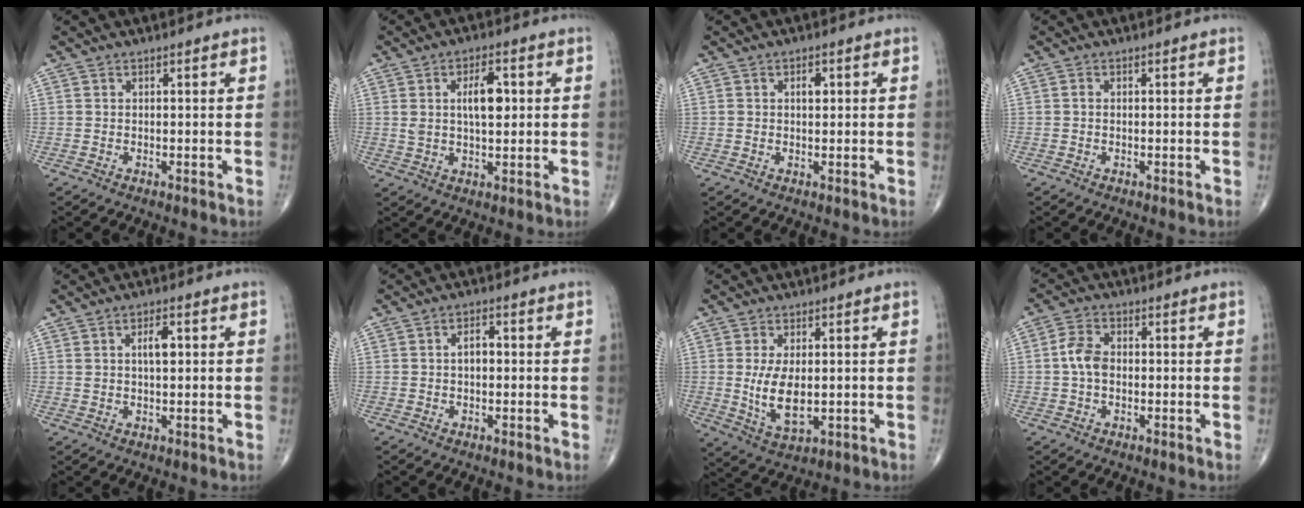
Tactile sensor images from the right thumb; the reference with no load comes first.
{"total": 7.0, "force": [1.5, 3.2, 6.1], "torque": [-0.095, -0.002, 0.025]}
{"total": 2.0, "force": [0.5, 1.2, 1.5], "torque": [-0.019, 0.001, 0.007]}
{"total": 0.5, "force": [-0.1, 0.4, 0.3], "torque": [-0.003, 0.002, -0.006]}
{"total": 3.7, "force": [0.9, 1.6, 3.2], "torque": [-0.050, 0.000, 0.015]}
{"total": 2.7, "force": [0.0, 1.6, 2.2], "torque": [-0.032, 0.009, -0.003]}
{"total": 8.3, "force": [-0.1, 4.2, 7.1], "torque": [-0.133, -0.016, 0.008]}
{"total": 4.9, "force": [-0.3, 3.3, 3.7], "torque": [-0.075, 0.014, -0.012]}